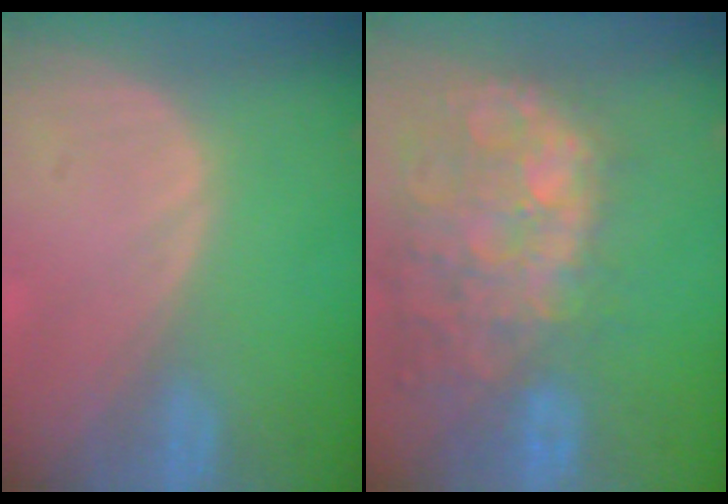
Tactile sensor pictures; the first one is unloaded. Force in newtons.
{"total": 14.2, "press": 11.6, "slide": 8.1}